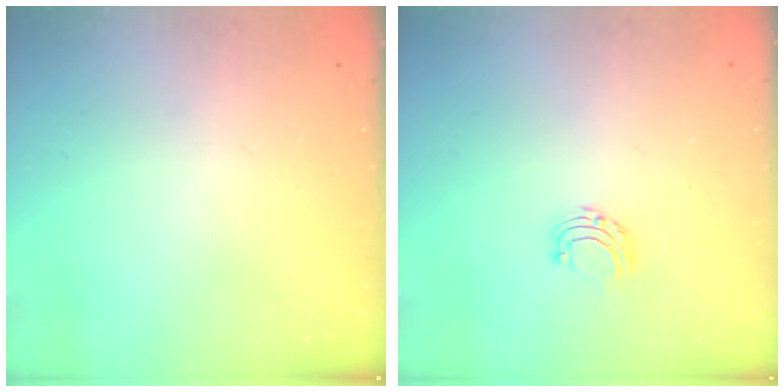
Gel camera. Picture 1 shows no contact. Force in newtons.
{"total": 5.2, "press": 5.1, "slide": 0.5}